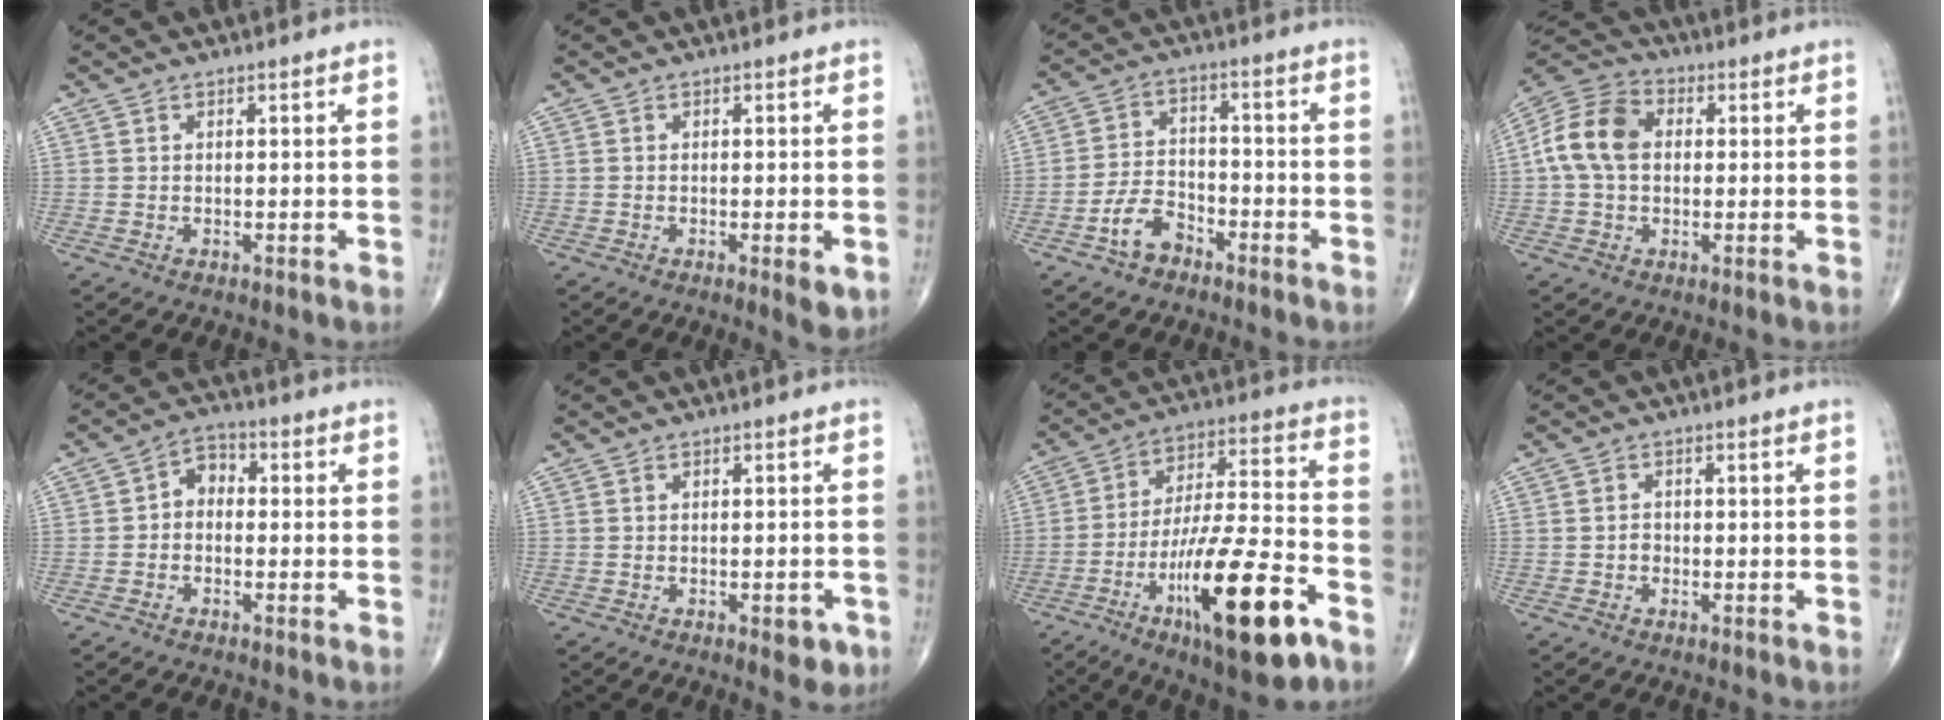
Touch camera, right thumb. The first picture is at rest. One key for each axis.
{"total": 3.2, "fx": -0.9, "fy": 0.9, "fz": 2.9, "tx": -0.041, "ty": -0.009, "tz": -0.013}
{"total": 6.7, "fx": -4.0, "fy": 4.1, "fz": 3.5, "tx": -0.058, "ty": 0.035, "tz": -0.076}
{"total": 11.5, "fx": 0.9, "fy": 8.2, "fz": 8.0, "tx": -0.154, "ty": 0.029, "tz": 0.007}
{"total": 4.4, "fx": -0.4, "fy": 3.4, "fz": 2.8, "tx": -0.024, "ty": 0.020, "tz": -0.024}
{"total": 3.4, "fx": -1.5, "fy": 1.6, "fz": 2.7, "tx": -0.021, "ty": 0.000, "tz": -0.015}
{"total": 23.4, "fx": -11.2, "fy": 5.9, "fz": 19.7, "tx": -0.337, "ty": 0.046, "tz": -0.180}
{"total": 1.4, "fx": -0.5, "fy": 1.2, "fz": 0.6, "tx": -0.001, "ty": 0.006, "tz": -0.011}